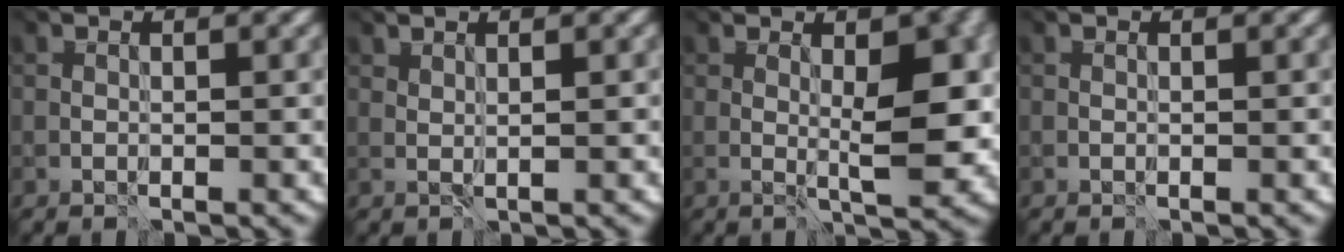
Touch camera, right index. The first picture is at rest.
{"total": 2.9, "force": [2.4, 1.0, 1.3], "torque": [-0.025, 0.016, 0.041]}
{"total": 4.6, "force": [-0.7, 1.1, 4.4], "torque": [-0.054, 0.000, 0.002]}
{"total": 0.0}